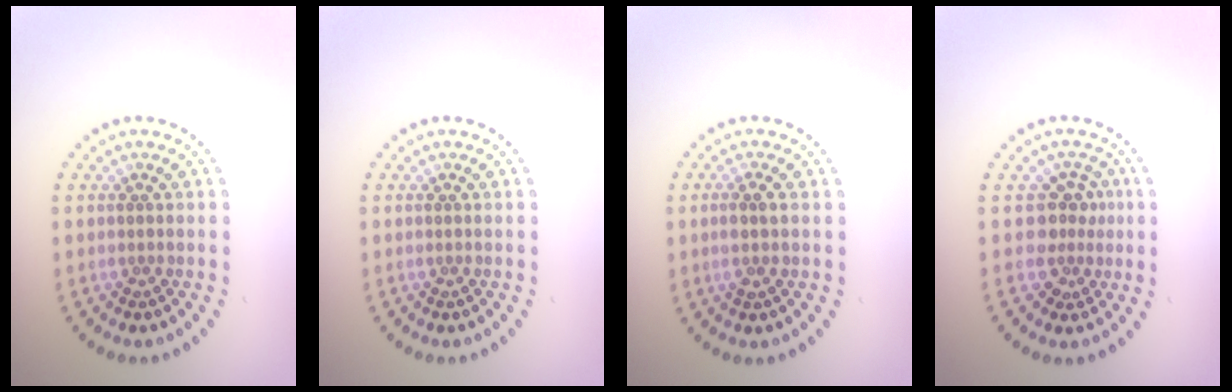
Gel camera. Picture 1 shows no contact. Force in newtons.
{"total": 0.0}
{"total": 1.2, "press": 1.0, "slide": 0.7}
{"total": 2.7, "press": 2.0, "slide": 1.8}